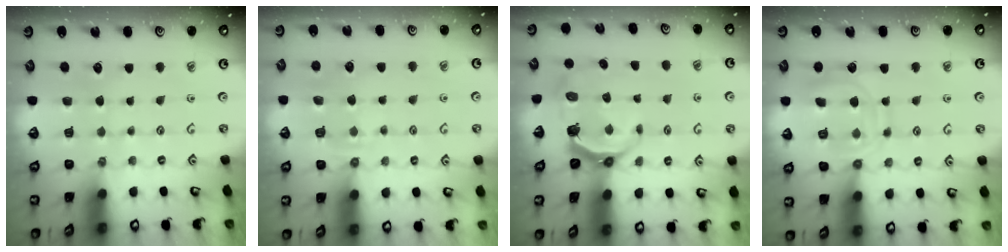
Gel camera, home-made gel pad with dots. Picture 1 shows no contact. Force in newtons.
{"total": 4.8, "press": 4.5, "slide": 1.5}
{"total": 5.2, "press": 3.8, "slide": 3.5}
{"total": 12.5, "press": 12.5, "slide": 1.1}